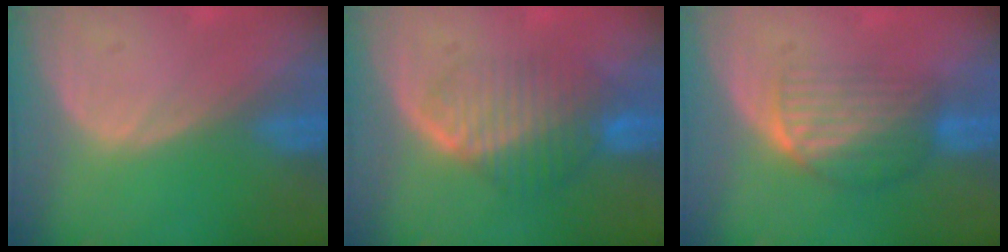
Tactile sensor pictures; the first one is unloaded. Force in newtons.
{"total": 7.0, "press": 6.5, "slide": 2.5}
{"total": 6.9, "press": 5.8, "slide": 3.7}